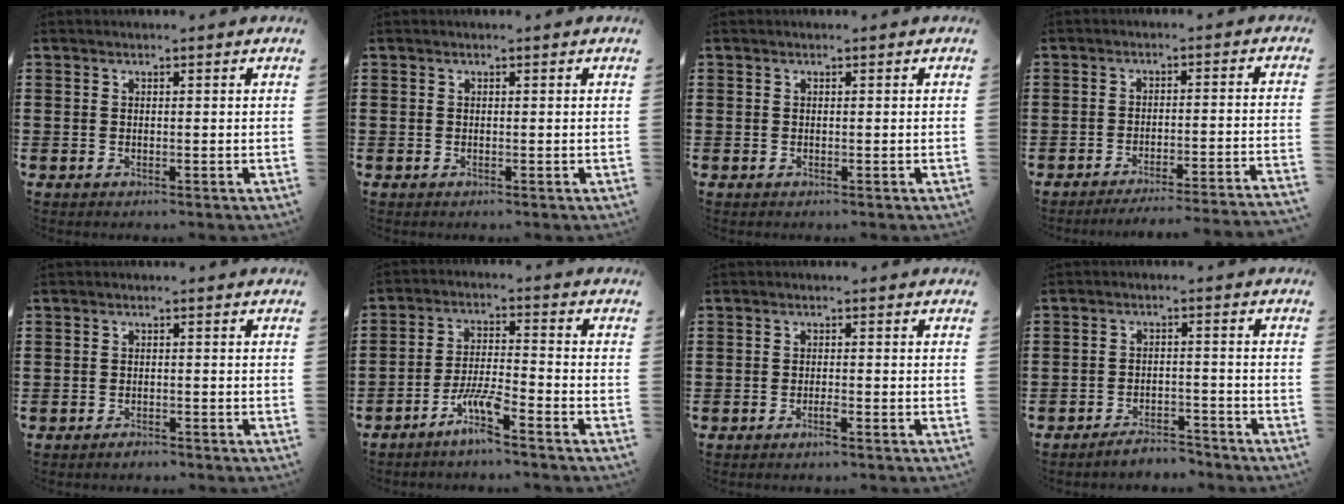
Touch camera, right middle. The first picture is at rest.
{"total": 0.0}
{"total": 0.0}
{"total": 3.7, "force": [-3.4, -0.6, 1.1], "torque": [-0.019, -0.005, -0.072]}
{"total": 1.1, "force": [-1.1, 0.3, 0.3], "torque": [-0.009, -0.002, -0.021]}
{"total": 6.0, "force": [-4.2, 0.6, 4.2], "torque": [-0.089, -0.005, -0.081]}
{"total": 1.4, "force": [-1.0, 0.0, 1.0], "torque": [-0.020, -0.004, -0.017]}
{"total": 3.6, "force": [-3.6, 0.5, 0.2], "torque": [-0.007, 0.005, -0.074]}